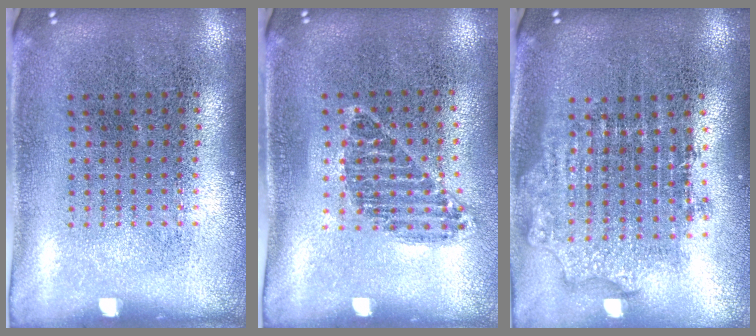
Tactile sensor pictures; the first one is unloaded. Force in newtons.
{"total": 1.0, "press": 0.8, "slide": 0.5}
{"total": 1.8, "press": 1.4, "slide": 1.1}